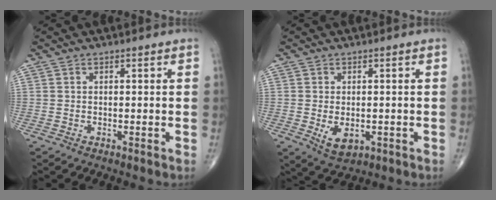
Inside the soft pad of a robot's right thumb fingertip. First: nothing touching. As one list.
[{"total": 4.8, "force": [-1.1, 3.0, 3.7], "torque": [-0.051, -0.007, -0.006]}]